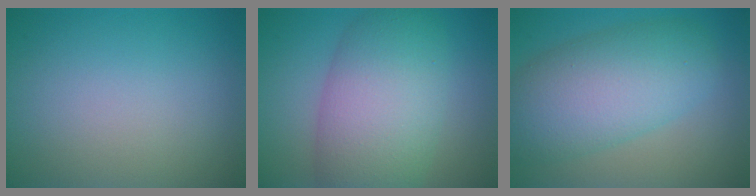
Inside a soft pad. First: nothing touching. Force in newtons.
{"total": 9.2, "press": 9.2, "slide": 0.4}
{"total": 8.2, "press": 8.2, "slide": 0.2}